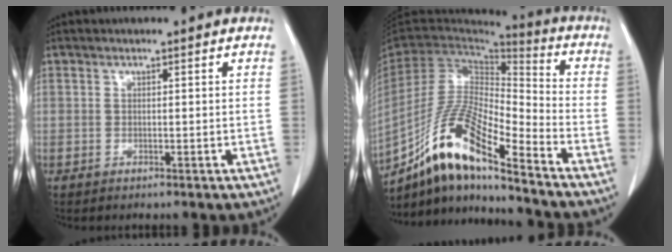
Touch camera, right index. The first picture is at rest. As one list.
[{"total": 16.4, "force": [-11.4, 2.4, 11.5], "torque": [-0.220, -0.001, -0.208]}]